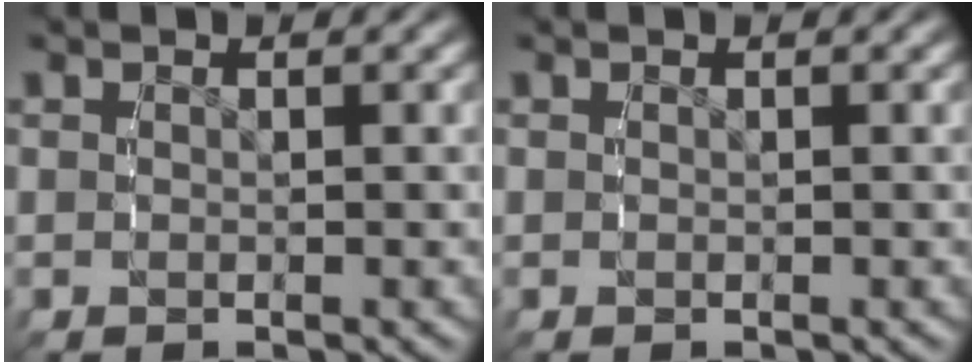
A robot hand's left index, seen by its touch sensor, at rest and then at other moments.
{"total": 0.0}